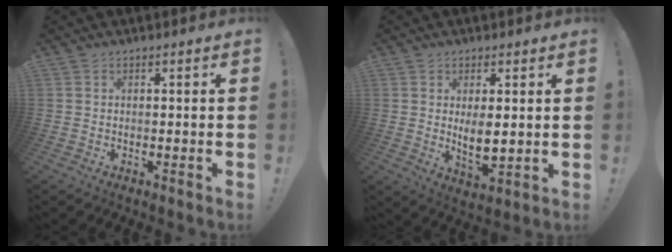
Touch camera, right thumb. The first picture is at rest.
{"total": 6.7, "force": [1.6, 2.7, 5.9], "torque": [-0.085, -0.018, 0.029]}